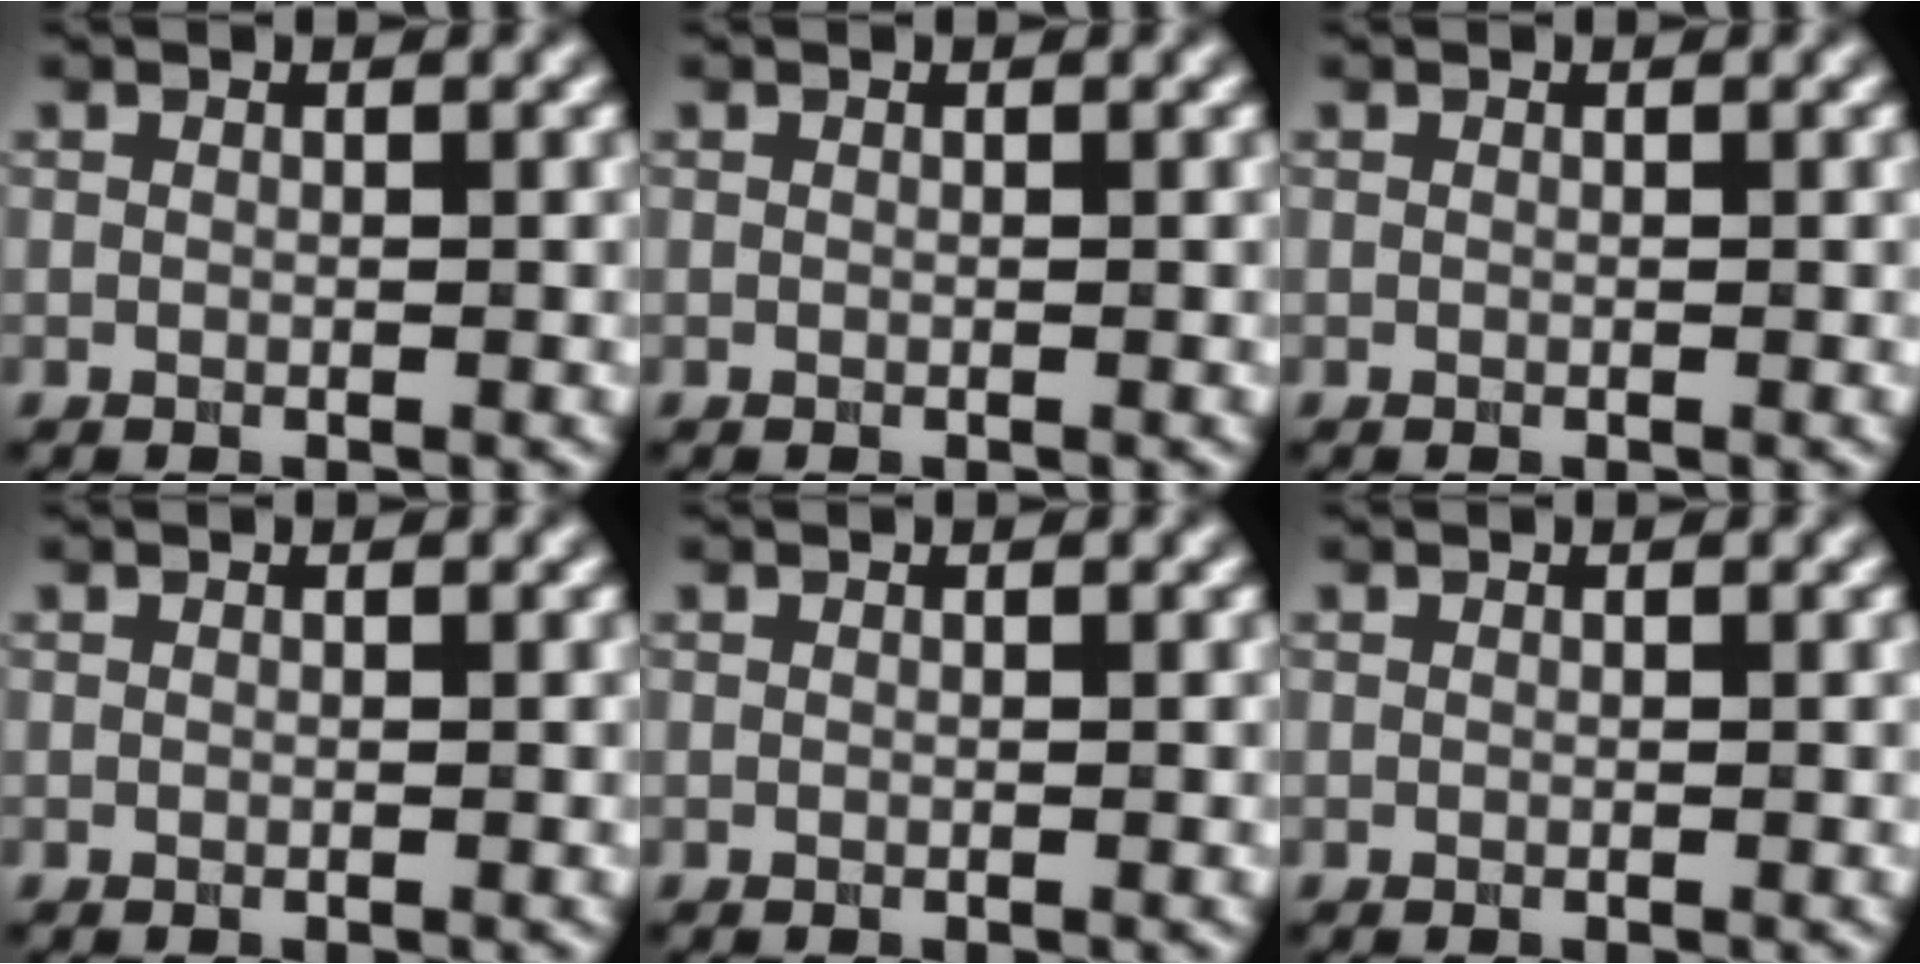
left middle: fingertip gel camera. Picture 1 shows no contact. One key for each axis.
{"total": 0.0}
{"total": 0.0}
{"total": 0.0}
{"total": 0.0}
{"total": 0.0}